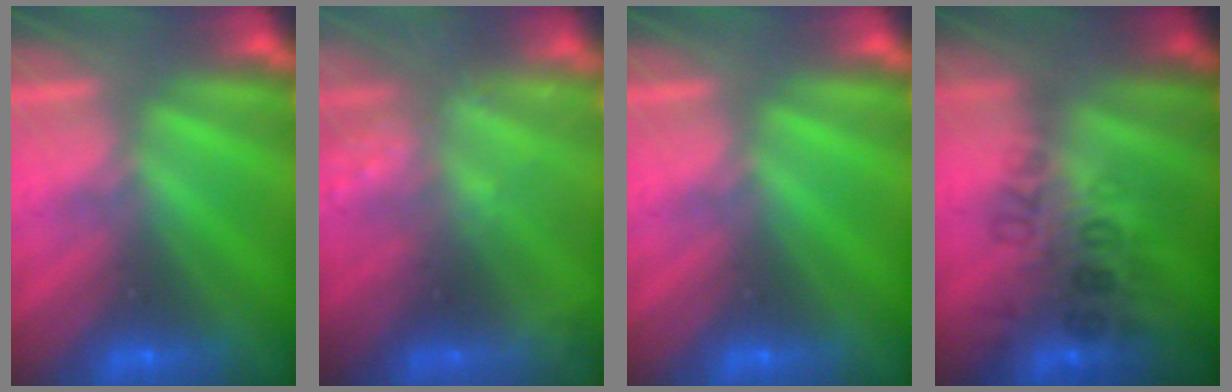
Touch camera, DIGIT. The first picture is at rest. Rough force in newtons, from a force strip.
{"total": 2.2}
{"total": 0.0}
{"total": 2.8}